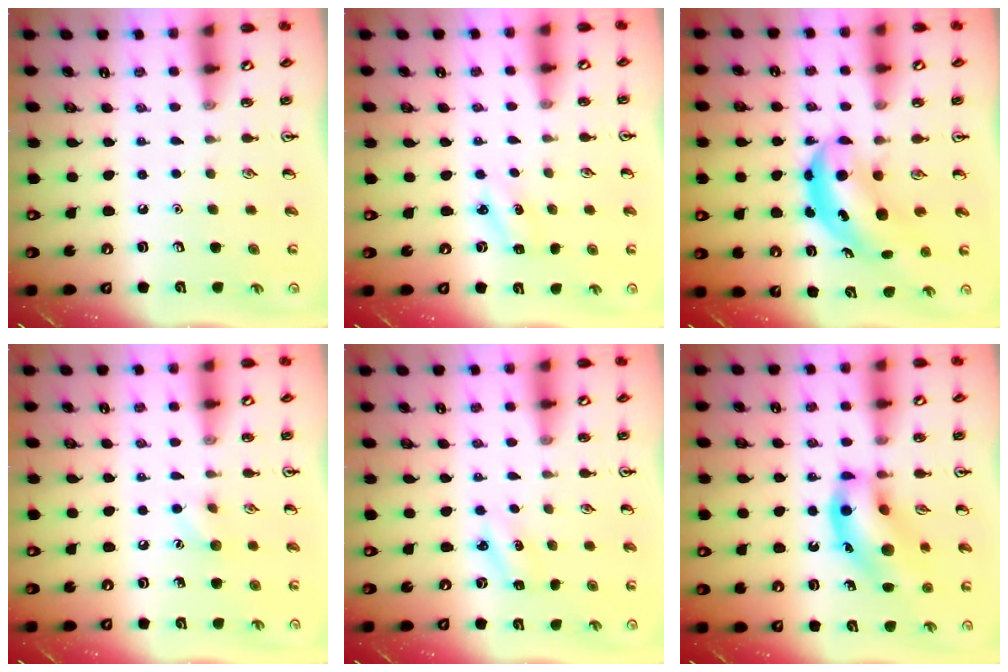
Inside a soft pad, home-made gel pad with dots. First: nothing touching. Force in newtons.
{"total": 2.5, "press": 2.3, "slide": 0.9}
{"total": 6.1, "press": 6.0, "slide": 1.2}
{"total": 6.0, "press": 5.7, "slide": 1.9}
{"total": 2.5, "press": 2.3, "slide": 0.9}
{"total": 15.9, "press": 15.7, "slide": 2.3}